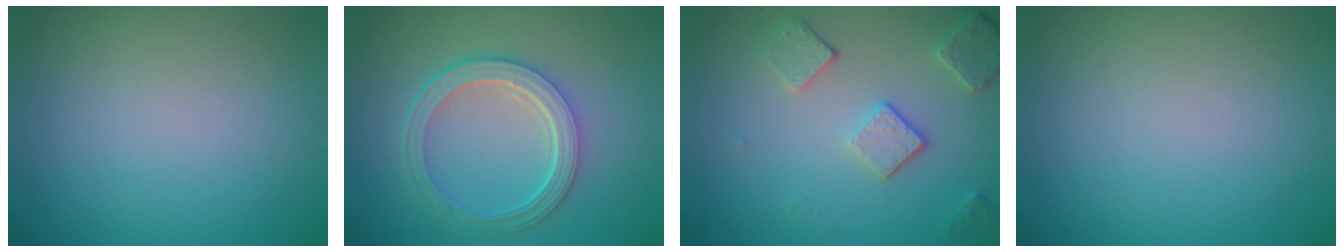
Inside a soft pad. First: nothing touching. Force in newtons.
{"total": 5.0, "press": 3.7, "slide": 3.3}
{"total": 3.7, "press": 2.9, "slide": 2.2}
{"total": 0.0}